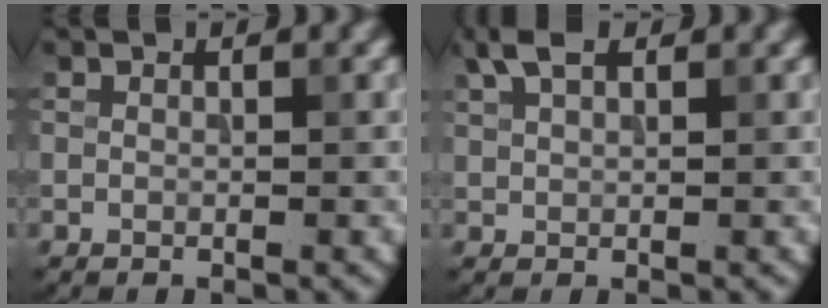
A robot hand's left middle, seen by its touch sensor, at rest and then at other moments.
{"total": 3.1, "force": [1.9, 1.4, 2.0], "torque": [-0.045, 0.010, 0.040]}